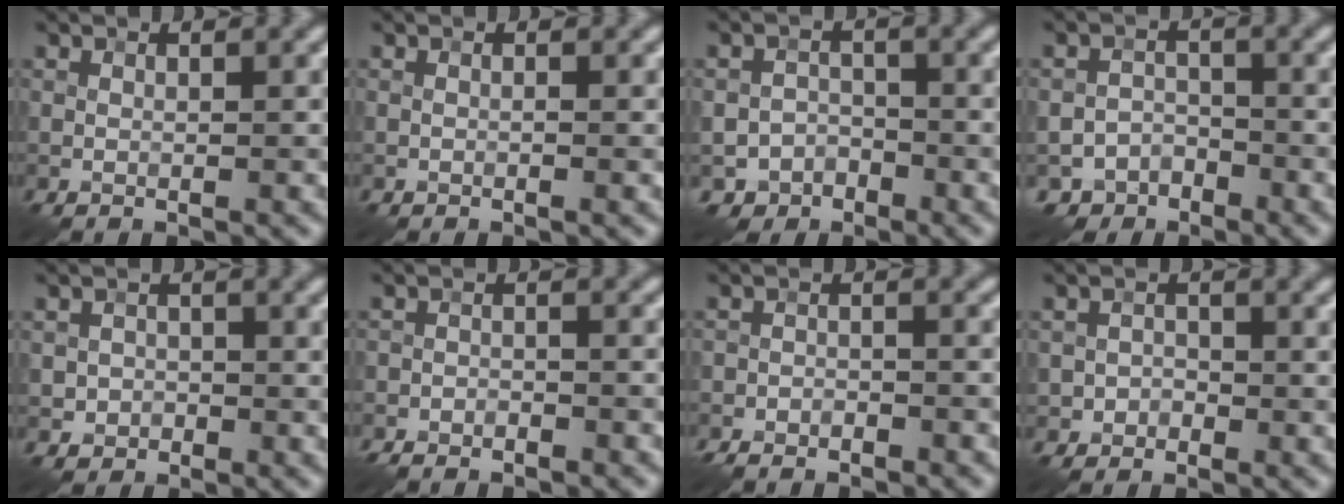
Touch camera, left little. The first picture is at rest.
{"total": 0.0}
{"total": 3.5, "force": [-2.4, 2.5, 0.2], "torque": [0.012, 0.002, -0.042]}
{"total": 4.3, "force": [-3.4, 2.7, 0.3], "torque": [0.015, 0.002, -0.054]}
{"total": 1.5, "force": [-0.6, 1.4, 0.1], "torque": [0.008, -0.002, -0.014]}
{"total": 3.1, "force": [-3.0, 0.8, 0.5], "torque": [-0.010, 0.006, -0.052]}
{"total": 3.5, "force": [-3.3, 1.0, 0.6], "torque": [-0.009, 0.006, -0.057]}
{"total": 1.4, "force": [-0.8, 1.1, 0.0], "torque": [0.010, 0.003, -0.019]}